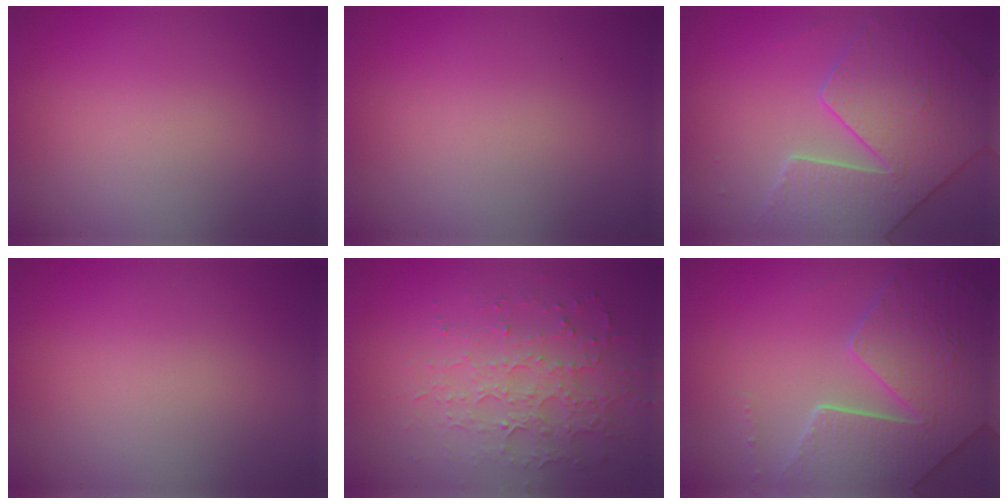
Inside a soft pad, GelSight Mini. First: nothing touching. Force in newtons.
{"total": 0.0}
{"total": 5.3, "press": 5.0, "slide": 1.8}
{"total": 0.0}
{"total": 3.4, "press": 3.2, "slide": 1.2}
{"total": 8.4, "press": 6.0, "slide": 5.8}